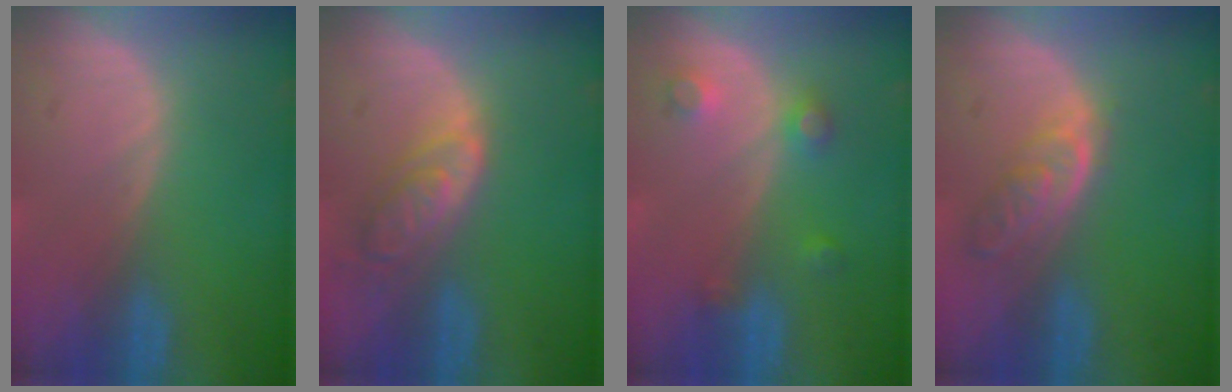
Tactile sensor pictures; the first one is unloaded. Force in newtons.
{"total": 6.2, "press": 5.6, "slide": 2.8}
{"total": 3.5, "press": 3.2, "slide": 1.6}
{"total": 4.7, "press": 4.4, "slide": 1.6}